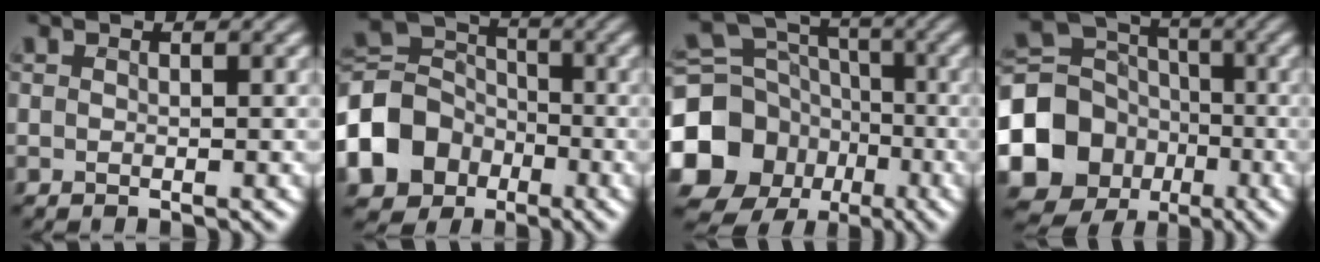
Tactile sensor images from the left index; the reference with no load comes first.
{"total": 8.7, "force": [-3.6, 7.0, 3.8], "torque": [-0.089, 0.000, -0.085]}
{"total": 13.4, "force": [-4.6, 11.7, 4.7], "torque": [-0.128, -0.025, -0.108]}
{"total": 13.7, "force": [-4.2, 12.0, 4.9], "torque": [-0.116, -0.028, -0.100]}